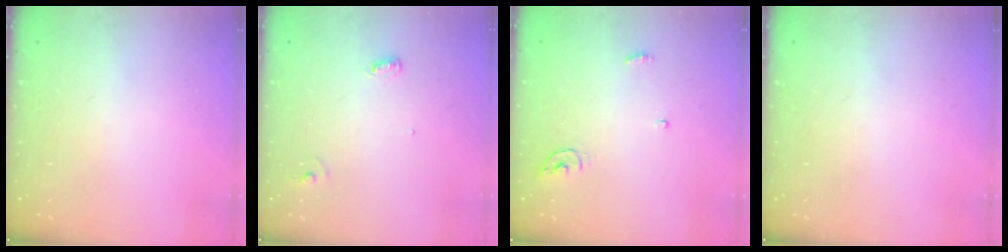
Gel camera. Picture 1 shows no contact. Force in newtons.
{"total": 5.0, "press": 5.0, "slide": 0.4}
{"total": 4.3, "press": 4.3, "slide": 0.3}
{"total": 0.0}